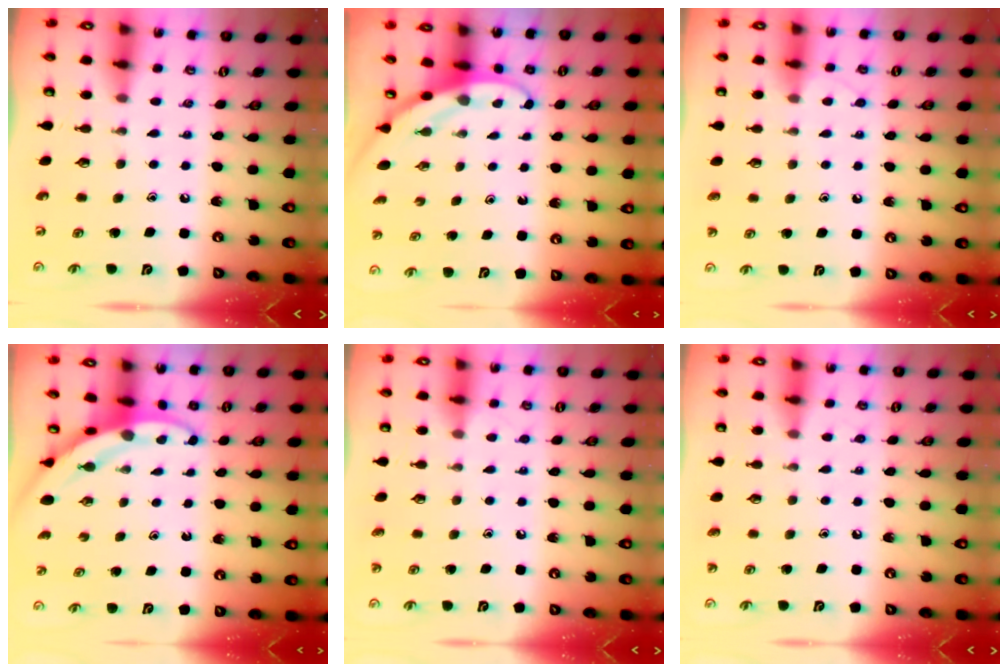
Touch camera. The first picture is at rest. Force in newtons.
{"total": 3.0, "press": 3.0, "slide": 0.1}
{"total": 5.5, "press": 5.5, "slide": 0.6}
{"total": 3.4, "press": 3.4, "slide": 0.2}
{"total": 3.0, "press": 3.0, "slide": 0.3}
{"total": 5.0, "press": 5.0, "slide": 0.6}